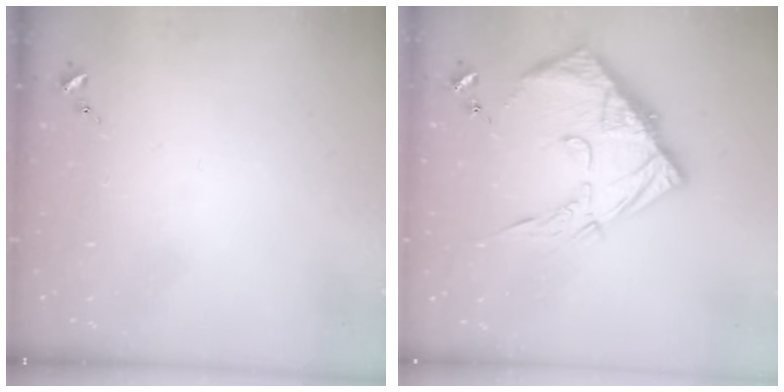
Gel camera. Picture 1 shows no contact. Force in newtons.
{"total": 16.8, "press": 16.7, "slide": 1.7}